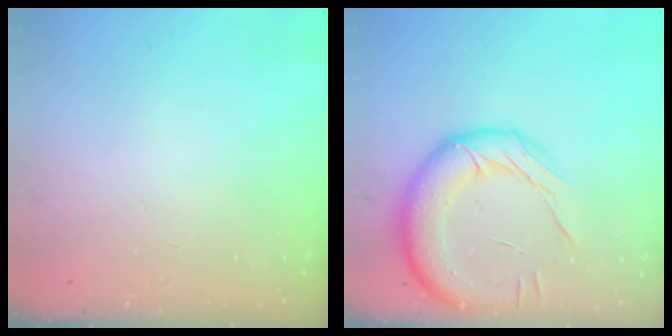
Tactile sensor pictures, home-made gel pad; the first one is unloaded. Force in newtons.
{"total": 16.3, "press": 16.1, "slide": 2.0}